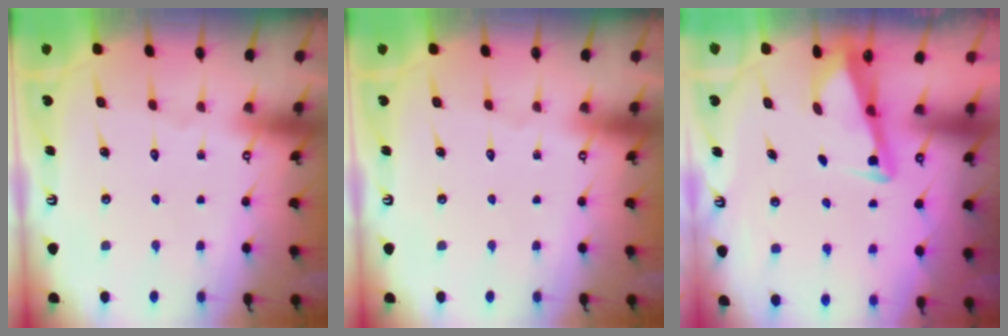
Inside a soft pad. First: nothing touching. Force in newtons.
{"total": 0.0}
{"total": 3.1, "press": 3.1, "slide": 0.3}